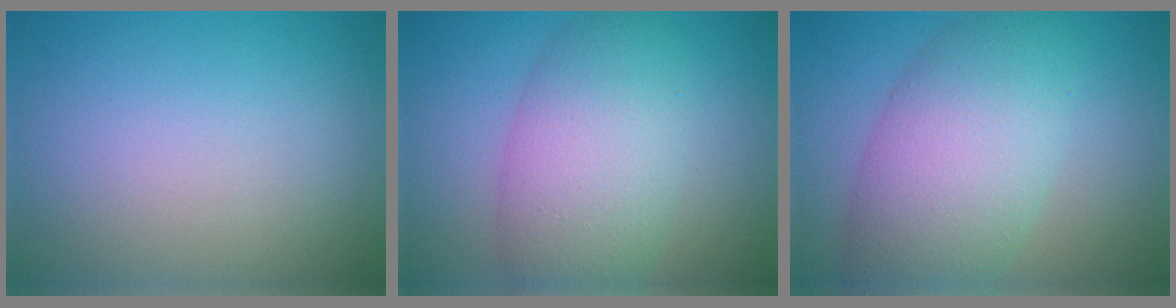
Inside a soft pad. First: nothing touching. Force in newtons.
{"total": 5.1, "press": 5.0, "slide": 0.5}
{"total": 8.2, "press": 8.2, "slide": 0.3}